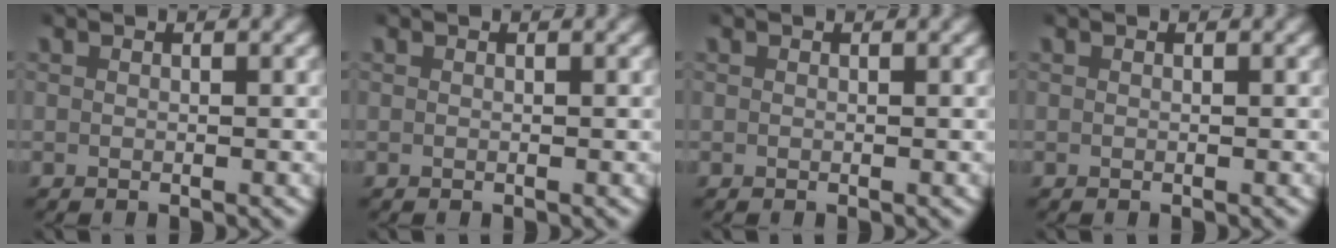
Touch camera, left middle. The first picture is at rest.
{"total": 0.0}
{"total": 0.0}
{"total": 0.0}